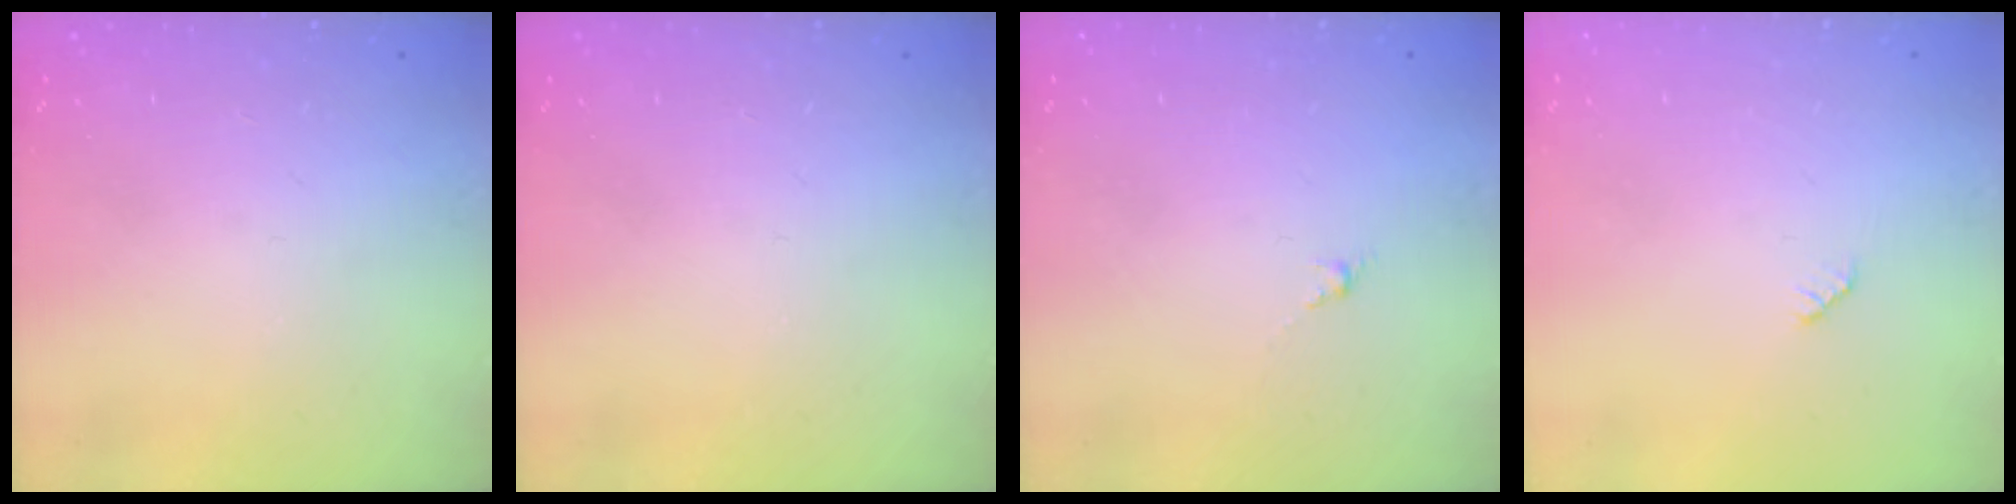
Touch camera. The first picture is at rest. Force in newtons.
{"total": 0.0}
{"total": 0.0}
{"total": 2.5, "press": 2.5, "slide": 0.4}